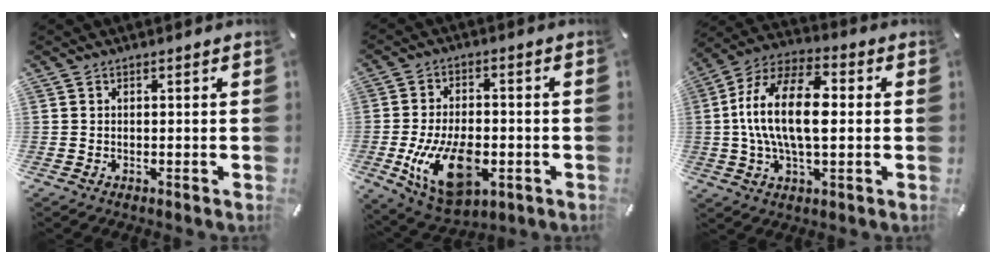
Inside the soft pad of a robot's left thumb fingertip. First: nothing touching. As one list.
[{"total": 16.3, "force": [-4.5, 9.8, 12.3], "torque": [-0.219, 0.000, -0.071]}, {"total": 16.7, "force": [0.7, 8.4, 14.4], "torque": [-0.296, 0.002, 0.006]}]